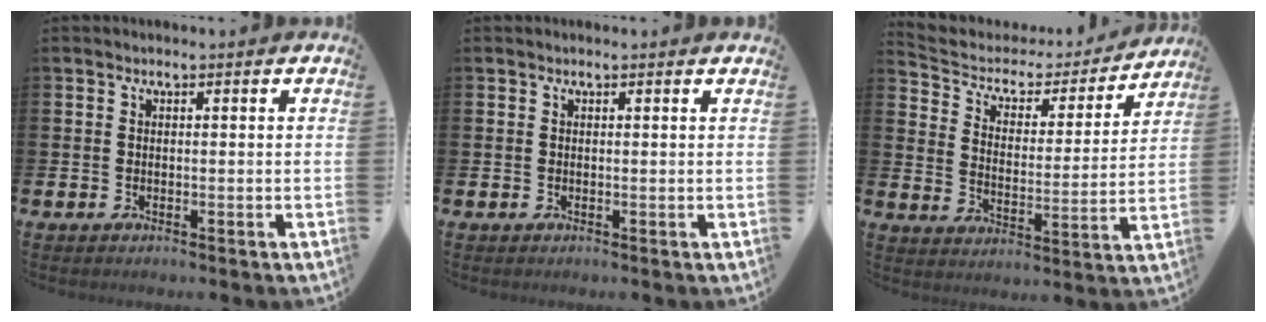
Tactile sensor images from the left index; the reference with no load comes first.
{"total": 0.0}
{"total": 4.8, "force": [4.0, 2.5, 1.2], "torque": [-0.052, -0.030, 0.059]}